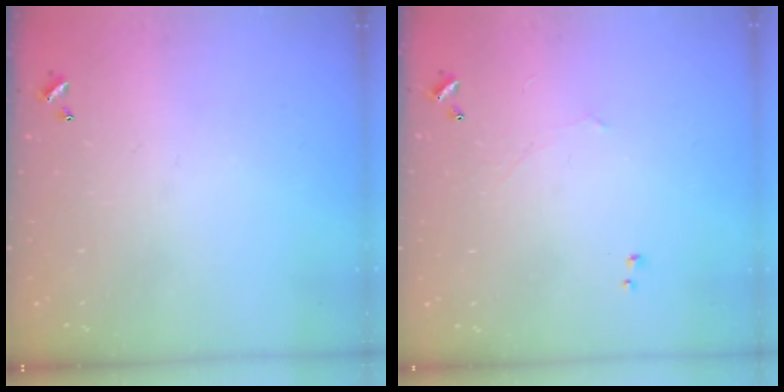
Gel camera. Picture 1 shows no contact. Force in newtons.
{"total": 0.7, "press": 0.1, "slide": 0.7}